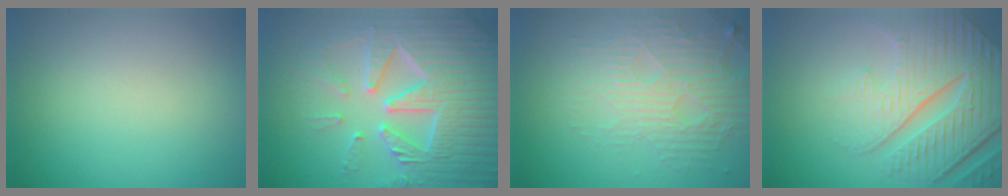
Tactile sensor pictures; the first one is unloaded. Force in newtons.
{"total": 7.7, "press": 7.5, "slide": 1.5}
{"total": 3.8, "press": 3.6, "slide": 1.2}
{"total": 8.8, "press": 6.2, "slide": 6.3}